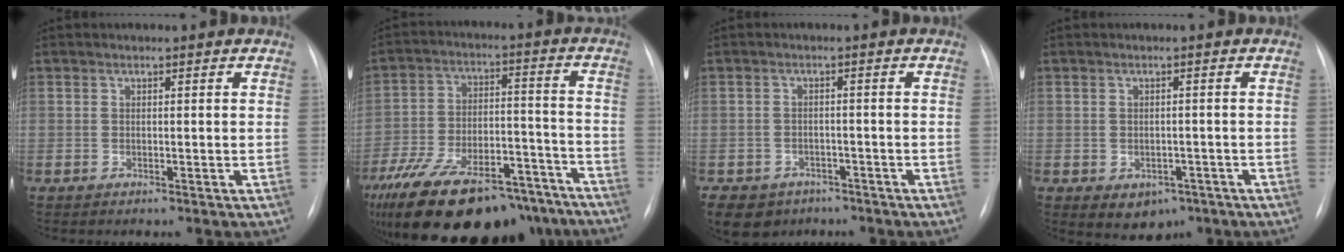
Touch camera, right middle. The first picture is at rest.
{"total": 28.4, "force": [-21.4, 11.1, 15.1], "torque": [-0.281, -0.011, -0.320]}
{"total": 6.4, "force": [-4.3, 4.7, 1.1], "torque": [-0.020, 0.006, -0.061]}
{"total": 4.8, "force": [-2.3, 3.6, 2.2], "torque": [-0.025, 0.005, -0.018]}